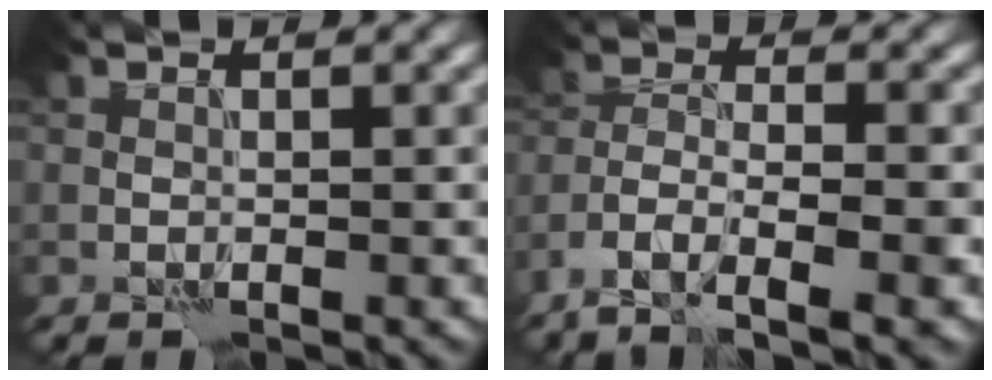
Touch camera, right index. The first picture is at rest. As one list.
[{"total": 5.5, "force": [-3.7, 1.2, 3.8], "torque": [-0.067, 0.000, -0.070]}]